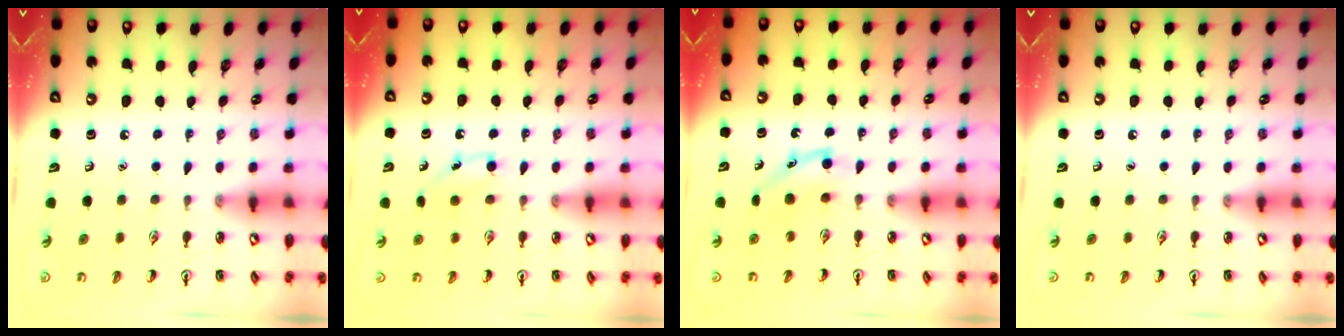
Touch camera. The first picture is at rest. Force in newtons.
{"total": 6.0, "press": 5.8, "slide": 1.7}
{"total": 5.2, "press": 5.0, "slide": 1.4}
{"total": 0.0}